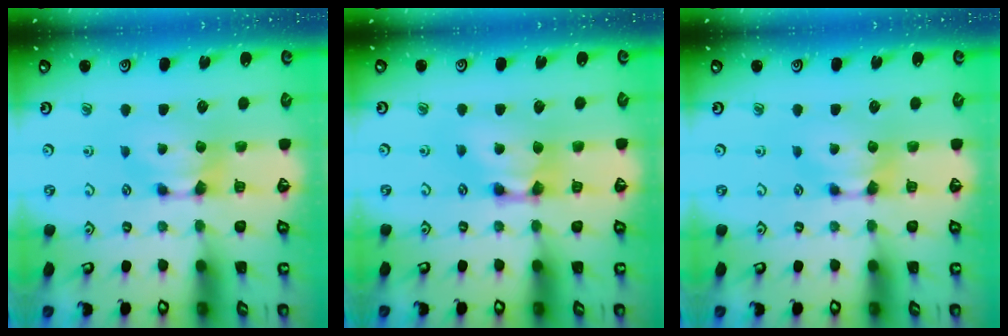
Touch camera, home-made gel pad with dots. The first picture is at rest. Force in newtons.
{"total": 3.1, "press": 3.1, "slide": 0.3}
{"total": 0.0}